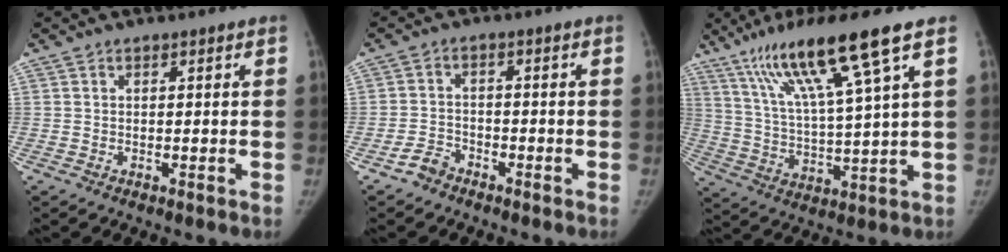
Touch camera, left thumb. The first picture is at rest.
{"total": 3.3, "force": [-2.6, 1.9, 0.7], "torque": [-0.013, 0.017, -0.050]}
{"total": 16.3, "force": [9.3, 0.4, 13.4], "torque": [-0.245, -0.029, 0.171]}